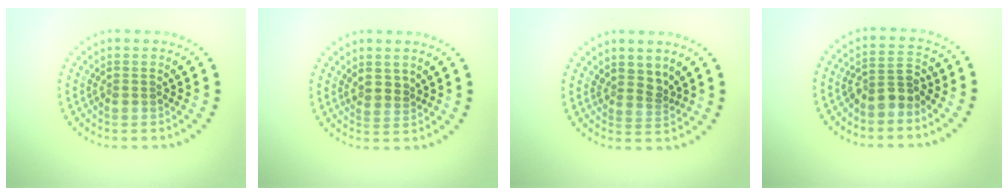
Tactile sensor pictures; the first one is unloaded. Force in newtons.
{"total": 1.3, "press": 1.1, "slide": 0.7}
{"total": 2.0, "press": 1.5, "slide": 1.4}
{"total": 2.7, "press": 2.3, "slide": 1.3}